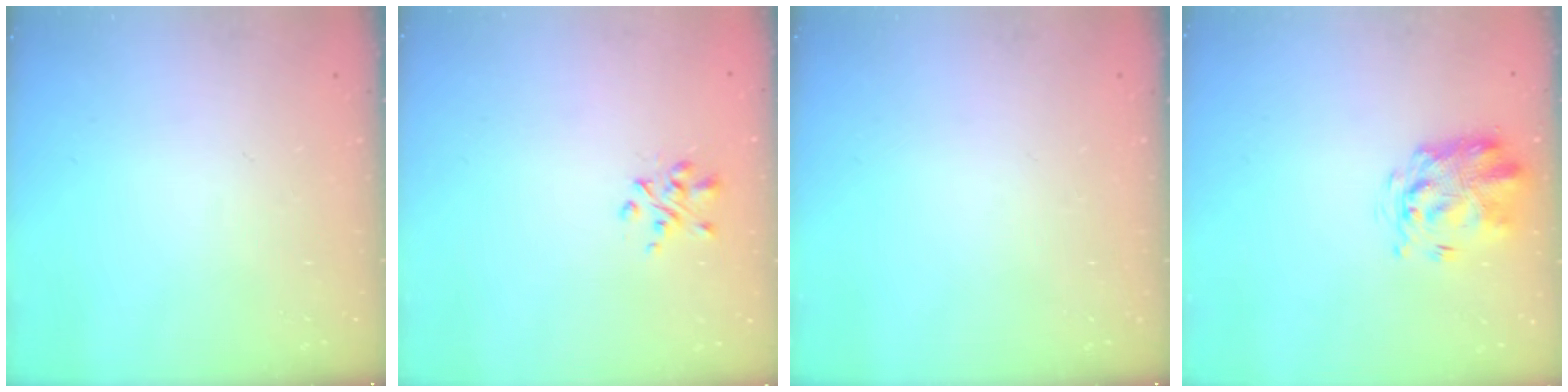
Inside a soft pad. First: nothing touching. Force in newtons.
{"total": 2.9, "press": 2.6, "slide": 1.2}
{"total": 0.0}
{"total": 3.2, "press": 3.1, "slide": 0.9}